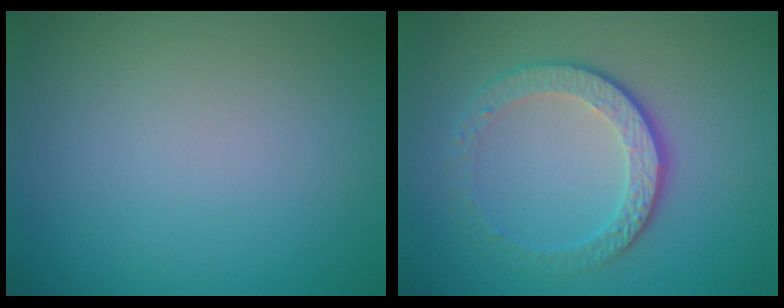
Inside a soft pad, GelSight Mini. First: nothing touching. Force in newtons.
{"total": 4.3, "press": 3.0, "slide": 3.1}